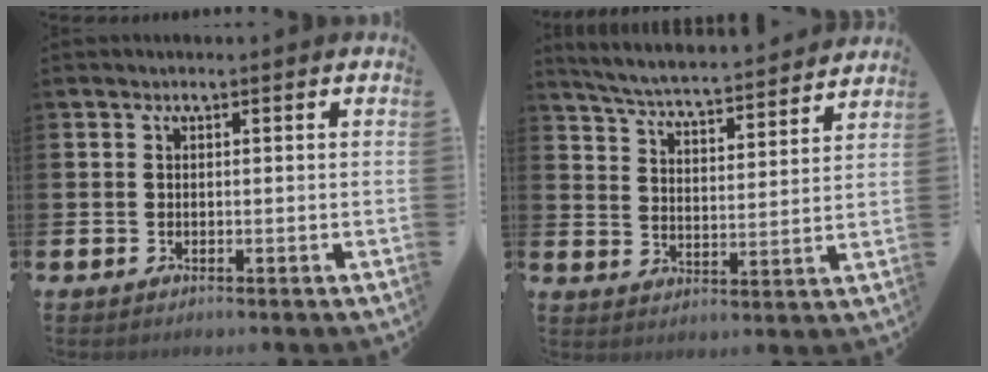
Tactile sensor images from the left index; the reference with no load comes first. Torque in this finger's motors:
{"motor_torque": [0.76, -1.38, 0.44, 0.15]}